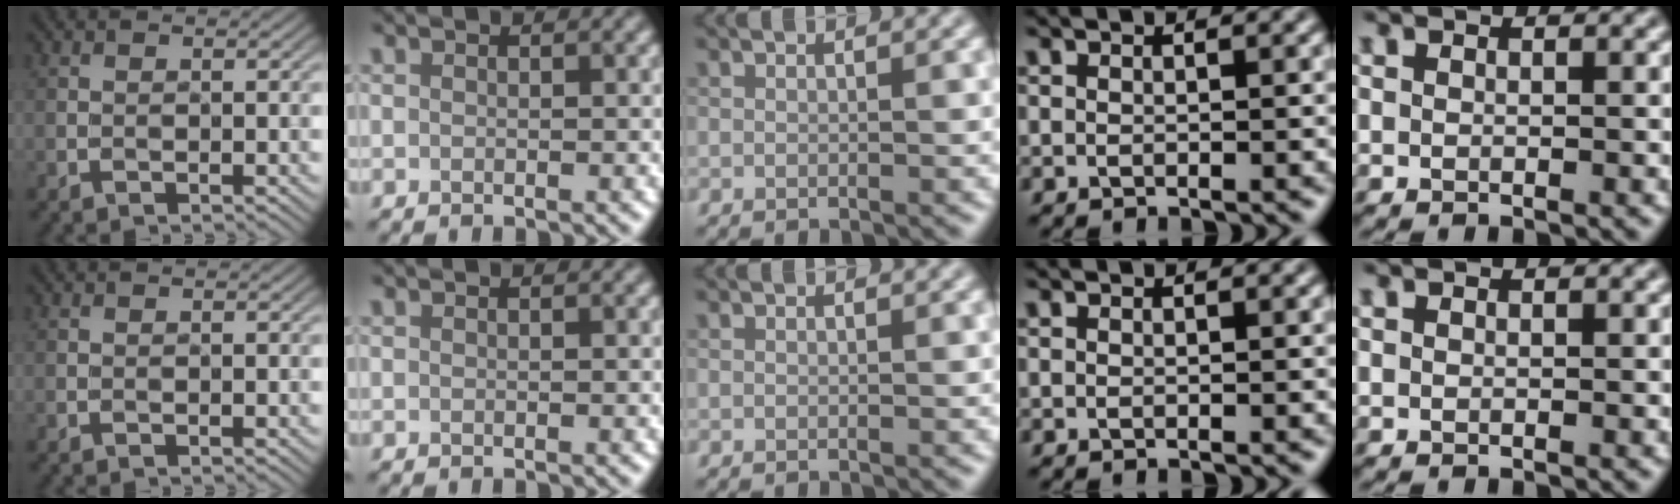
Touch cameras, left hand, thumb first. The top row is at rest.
{}